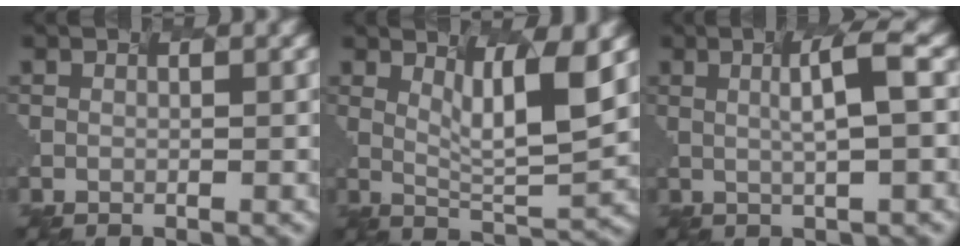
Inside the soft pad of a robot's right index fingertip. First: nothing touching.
{"total": 3.3, "force": [1.4, -0.4, 3.0], "torque": [-0.091, -0.024, 0.056]}
{"total": 2.6, "force": [0.0, -0.6, 2.5], "torque": [-0.067, 0.002, 0.026]}